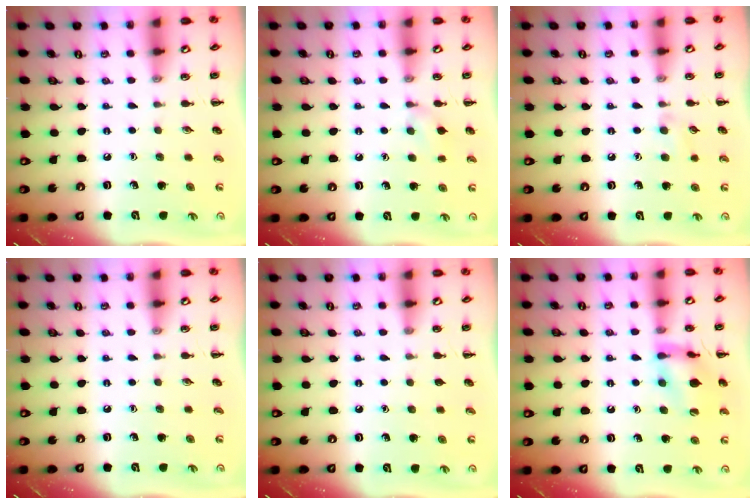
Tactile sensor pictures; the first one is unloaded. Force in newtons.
{"total": 7.0, "press": 6.6, "slide": 2.1}
{"total": 5.0, "press": 4.6, "slide": 1.8}
{"total": 0.0}
{"total": 0.0}
{"total": 16.0, "press": 15.8, "slide": 2.3}